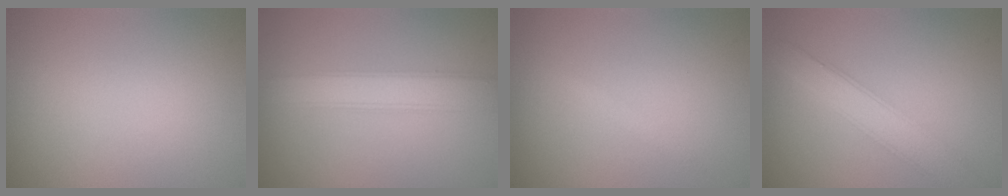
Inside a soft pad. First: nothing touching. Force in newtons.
{"total": 3.8, "press": 3.8, "slide": 0.1}
{"total": 0.7, "press": 0.7, "slide": 0.1}
{"total": 3.8, "press": 3.8, "slide": 0.1}